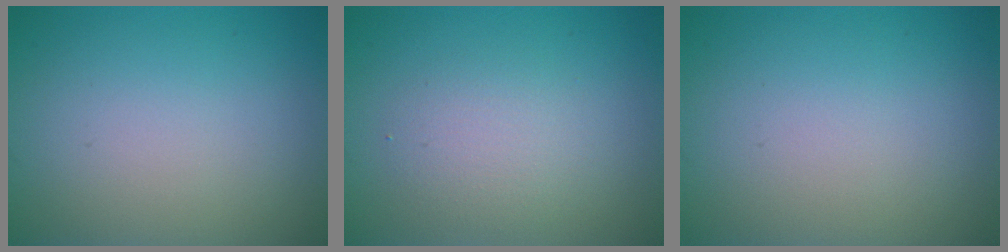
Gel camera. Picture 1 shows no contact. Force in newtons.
{"total": 2.3, "press": 2.3, "slide": 0.1}
{"total": 0.0}